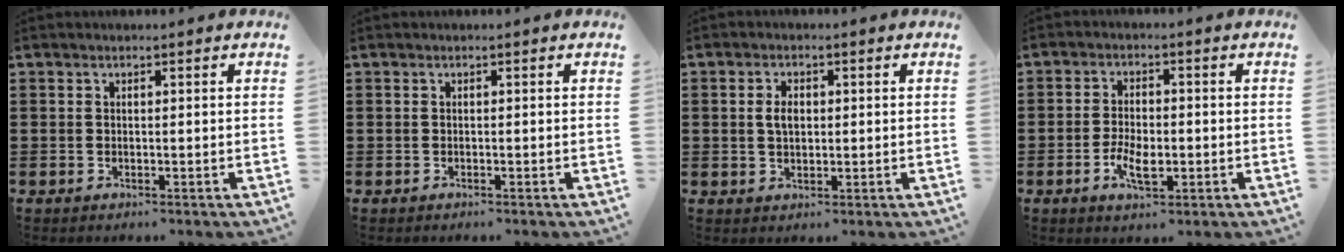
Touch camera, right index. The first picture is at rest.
{"total": 0.0}
{"total": 2.8, "force": [0.3, 1.7, 2.2], "torque": [-0.047, 0.008, 0.004]}
{"total": 4.5, "force": [-1.4, 2.0, 3.8], "torque": [-0.078, 0.000, -0.027]}